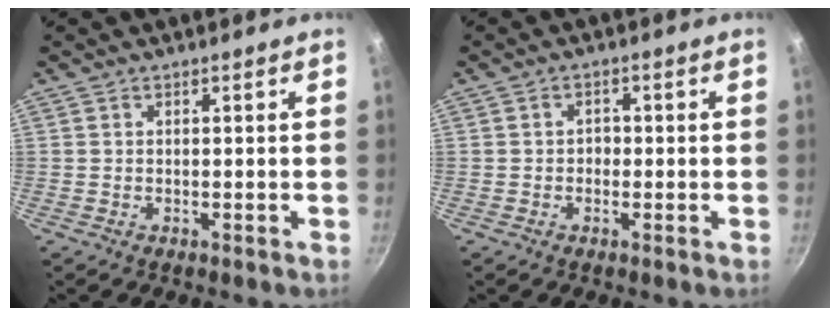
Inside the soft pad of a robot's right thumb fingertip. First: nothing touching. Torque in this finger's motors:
{"motor_torque": [-0.67, 0.12, 0.09, -0.01, 0.03]}